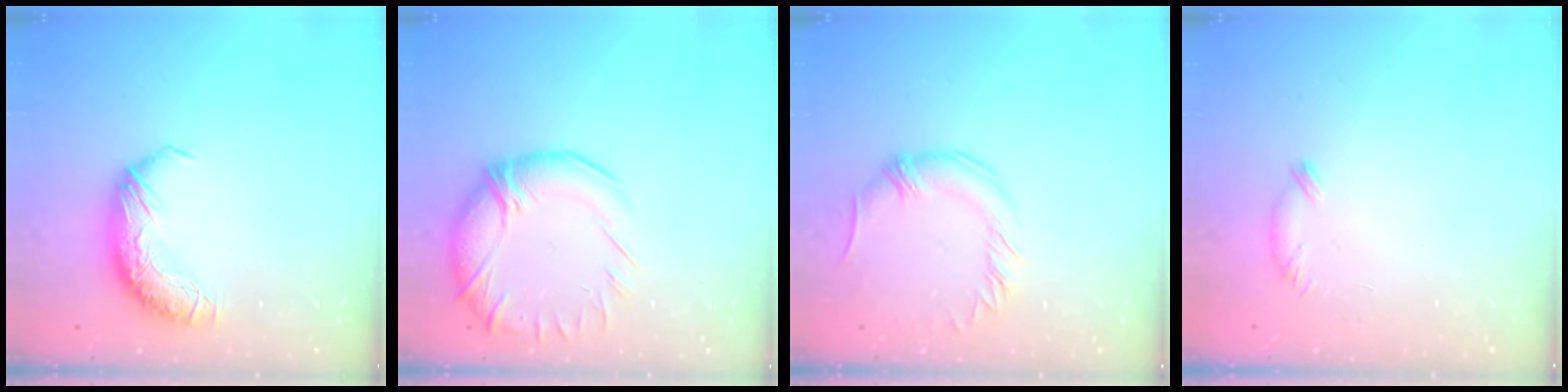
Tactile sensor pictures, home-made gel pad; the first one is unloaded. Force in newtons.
{"total": 7.7, "press": 6.0, "slide": 4.9}
{"total": 0.0}
{"total": 8.0, "press": 8.0, "slide": 0.5}